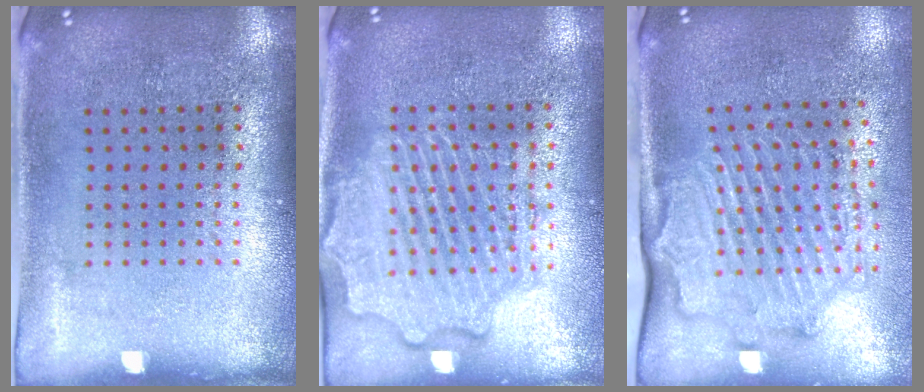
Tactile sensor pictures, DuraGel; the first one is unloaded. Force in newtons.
{"total": 2.6, "press": 2.6, "slide": 0.3}
{"total": 2.1, "press": 2.0, "slide": 0.4}